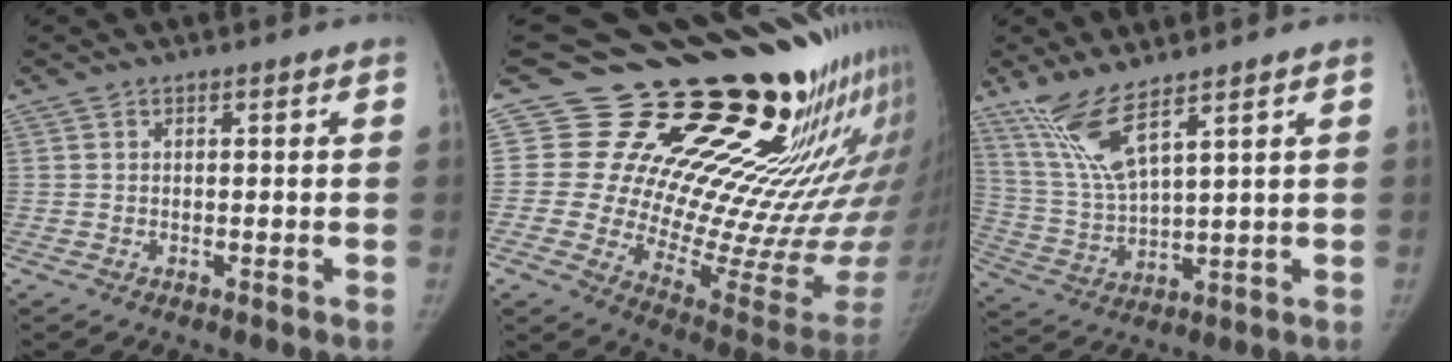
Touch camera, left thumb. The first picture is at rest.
{"total": 25.6, "force": [17.3, 7.6, 17.2], "torque": [-0.200, -0.136, 0.259]}
{"total": 9.5, "force": [6.6, 1.3, 6.7], "torque": [-0.146, -0.040, 0.150]}